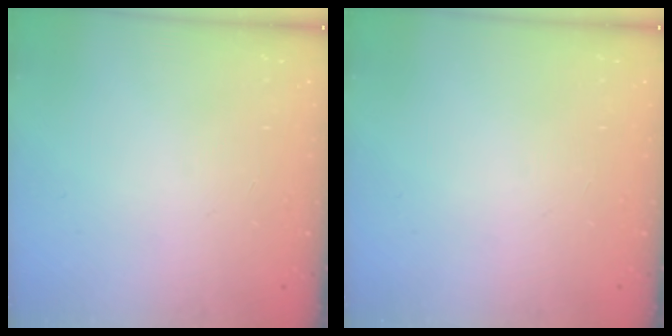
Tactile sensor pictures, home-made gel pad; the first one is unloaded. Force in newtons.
{"total": 0.0}